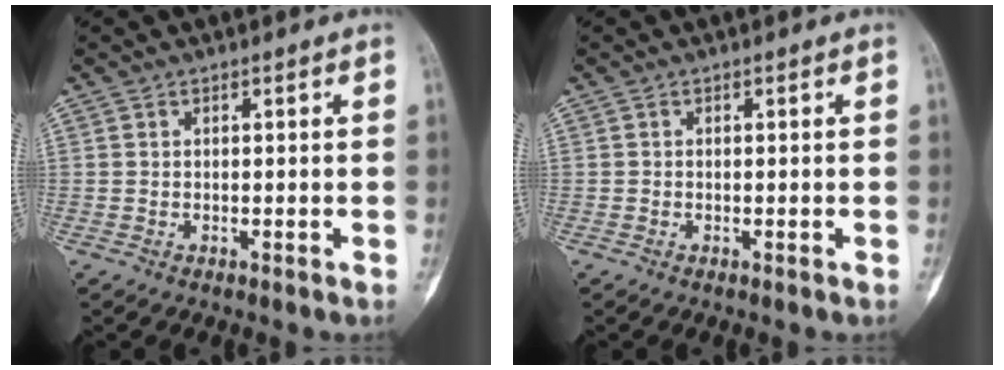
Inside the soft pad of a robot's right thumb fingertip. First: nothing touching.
{"total": 0.0}